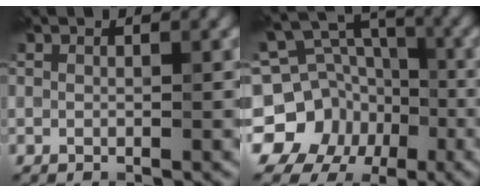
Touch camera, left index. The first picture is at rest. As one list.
[{"total": 11.1, "force": [-5.0, 9.5, 3.0], "torque": [-0.061, -0.006, -0.101]}]